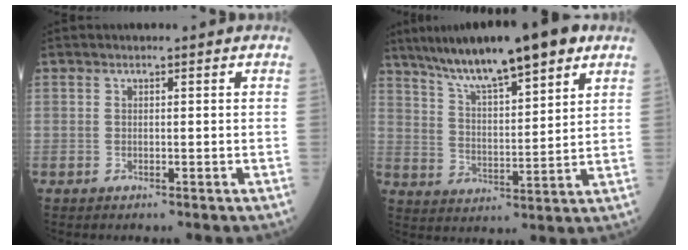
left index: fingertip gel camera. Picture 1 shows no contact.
{"total": 15.8, "force": [11.4, 2.1, 10.8], "torque": [-0.179, 0.022, 0.192]}